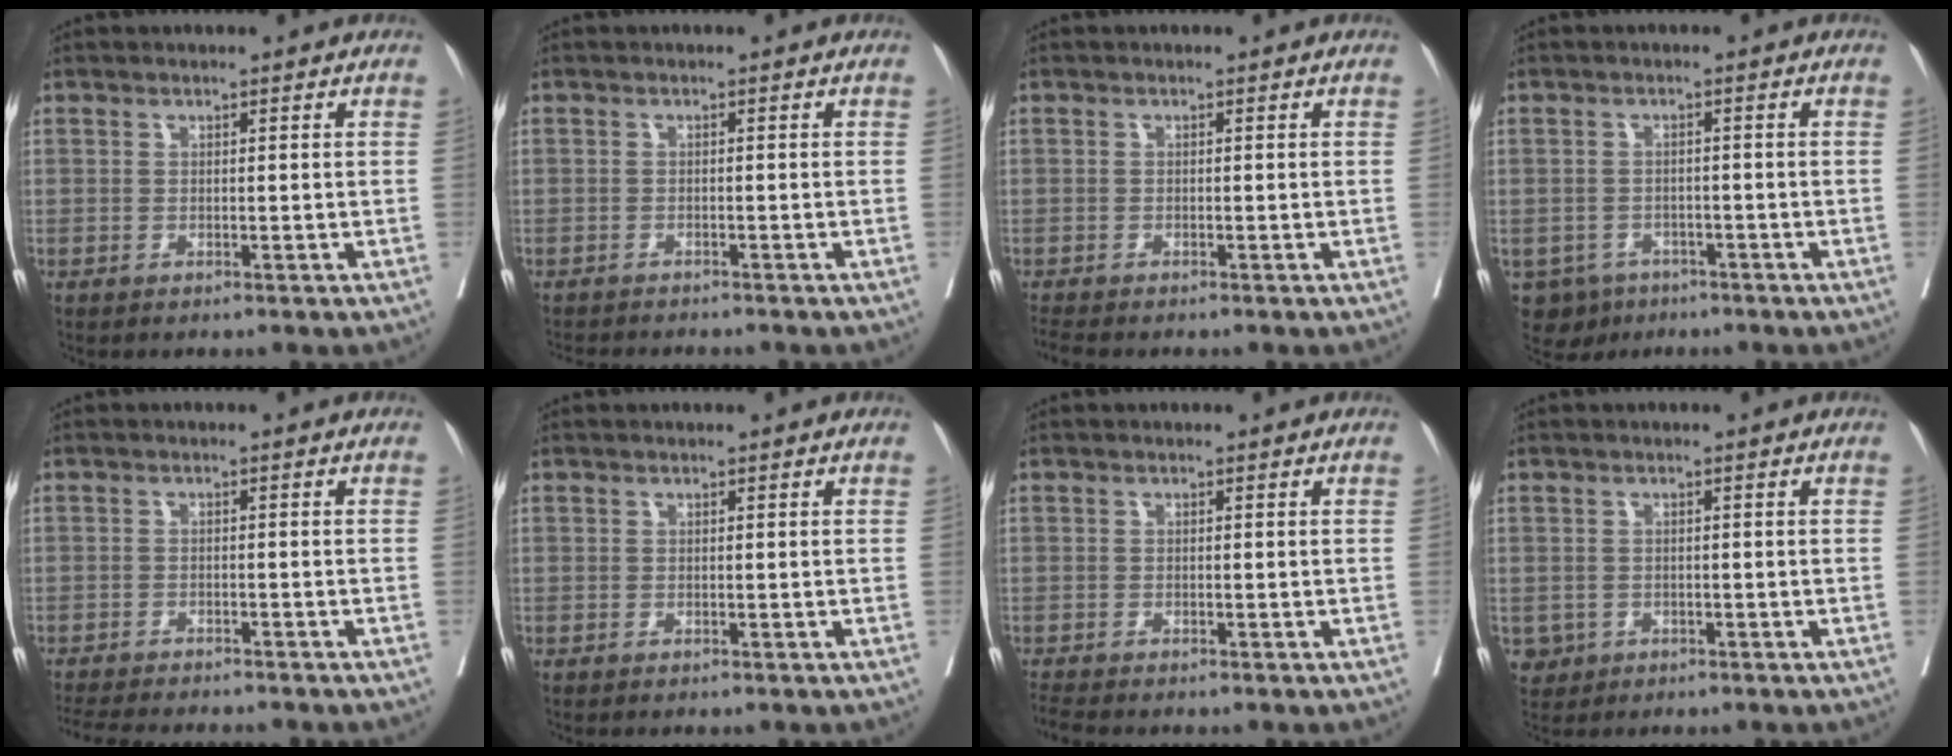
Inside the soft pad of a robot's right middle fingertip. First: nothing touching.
{"total": 5.6, "force": [-5.3, 0.8, 1.8], "torque": [-0.020, -0.007, -0.077]}
{"total": 2.2, "force": [-2.1, 0.1, 0.7], "torque": [-0.014, -0.009, -0.038]}
{"total": 5.4, "force": [-3.5, 3.9, 1.1], "torque": [-0.020, 0.002, -0.050]}
{"total": 11.6, "force": [-10.5, 1.5, 4.6], "torque": [-0.075, -0.018, -0.146]}
{"total": 0.0}
{"total": 2.2, "force": [-2.1, -0.1, 0.5], "torque": [-0.014, -0.011, -0.042]}
{"total": 2.8, "force": [-1.1, 2.5, 0.3], "torque": [0.000, 0.006, -0.017]}